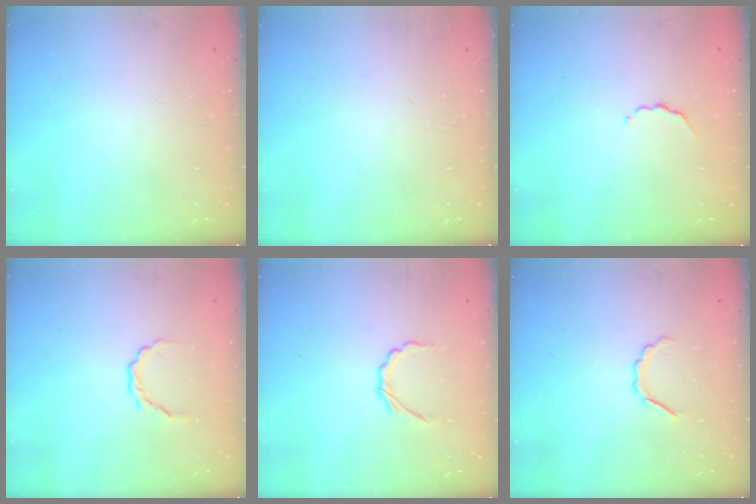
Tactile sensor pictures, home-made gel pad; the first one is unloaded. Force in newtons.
{"total": 0.0}
{"total": 2.8, "press": 2.7, "slide": 0.5}
{"total": 2.8, "press": 2.7, "slide": 0.8}
{"total": 4.2, "press": 4.0, "slide": 1.2}
{"total": 3.7, "press": 3.6, "slide": 0.6}